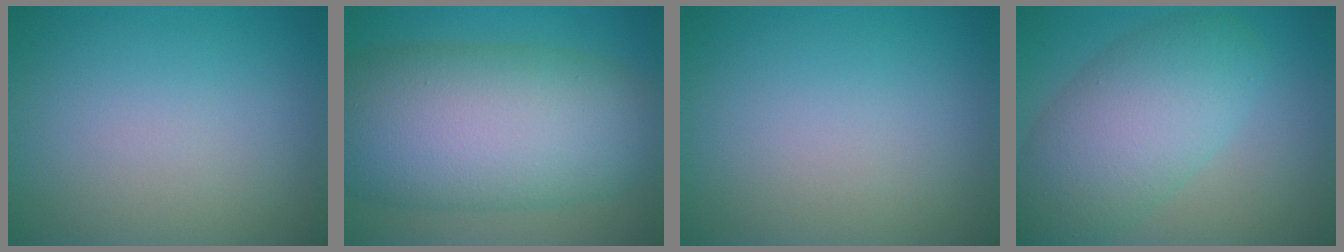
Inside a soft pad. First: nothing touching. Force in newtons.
{"total": 13.8, "press": 13.8, "slide": 0.4}
{"total": 0.0}
{"total": 7.6, "press": 7.6, "slide": 0.4}